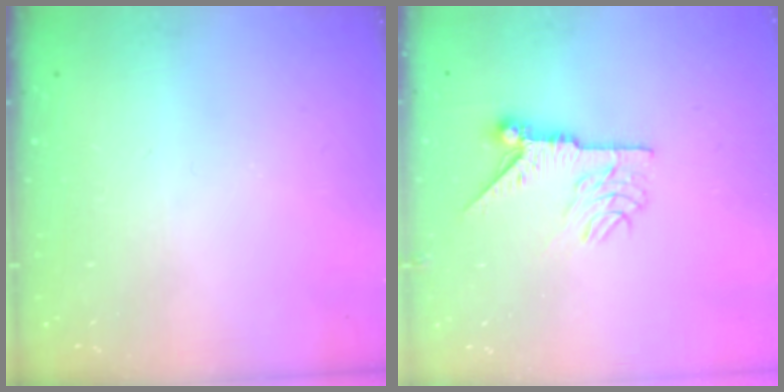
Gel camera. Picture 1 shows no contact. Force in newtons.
{"total": 11.4, "press": 11.4, "slide": 0.8}